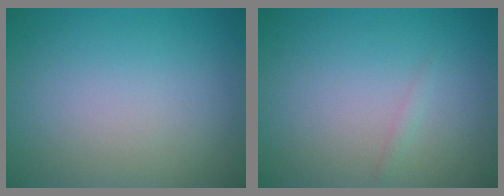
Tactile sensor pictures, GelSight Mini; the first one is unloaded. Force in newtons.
{"total": 0.6, "press": 0.6, "slide": 0.0}